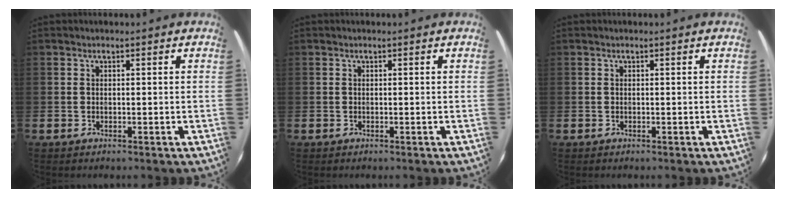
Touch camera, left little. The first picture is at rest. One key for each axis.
{"total": 0.0}
{"total": 0.0}